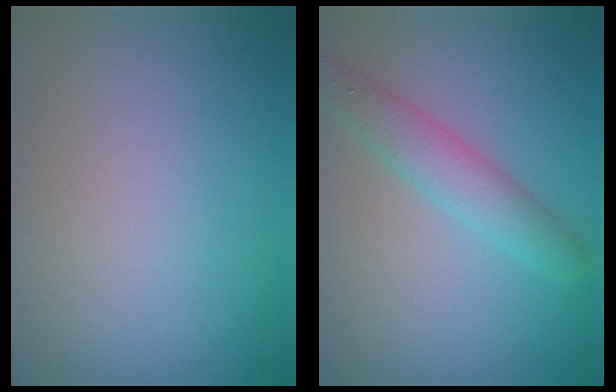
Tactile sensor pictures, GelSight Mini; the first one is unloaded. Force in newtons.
{"total": 3.4, "press": 3.4, "slide": 0.0}